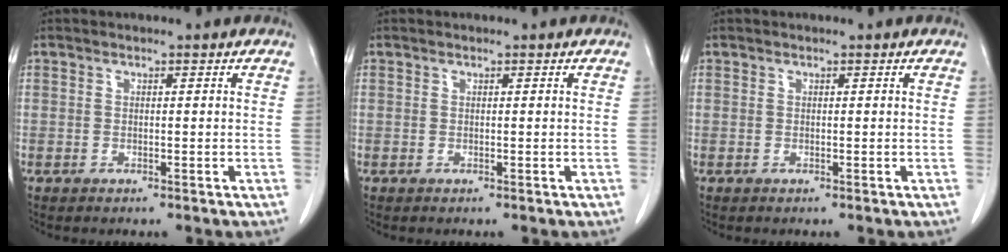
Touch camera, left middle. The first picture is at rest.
{"total": 0.0}
{"total": 0.0}